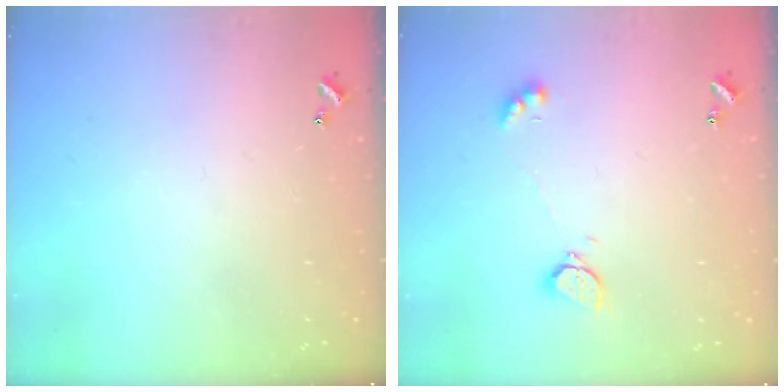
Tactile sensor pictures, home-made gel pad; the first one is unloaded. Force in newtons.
{"total": 2.0, "press": 1.9, "slide": 0.5}